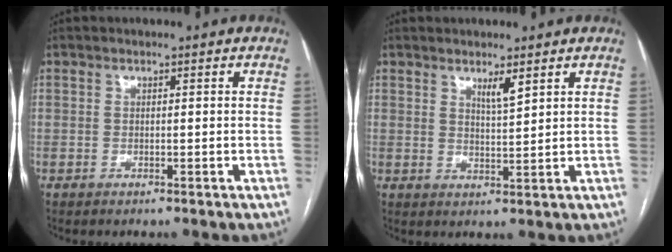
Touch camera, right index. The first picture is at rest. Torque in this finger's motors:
{"motor_torque": [0.11, 0.07, 0.02, 0.03]}